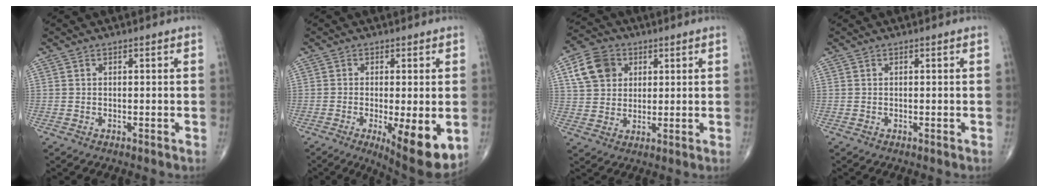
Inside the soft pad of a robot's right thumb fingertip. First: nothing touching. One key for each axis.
{"total": 11.5, "fx": -3.1, "fy": 3.3, "fz": 10.6, "tx": -0.152, "ty": -0.024, "tz": -0.038}
{"total": 9.1, "fx": 3.3, "fy": 7.3, "fz": 4.4, "tx": -0.061, "ty": -0.001, "tz": 0.060}
{"total": 0.0}